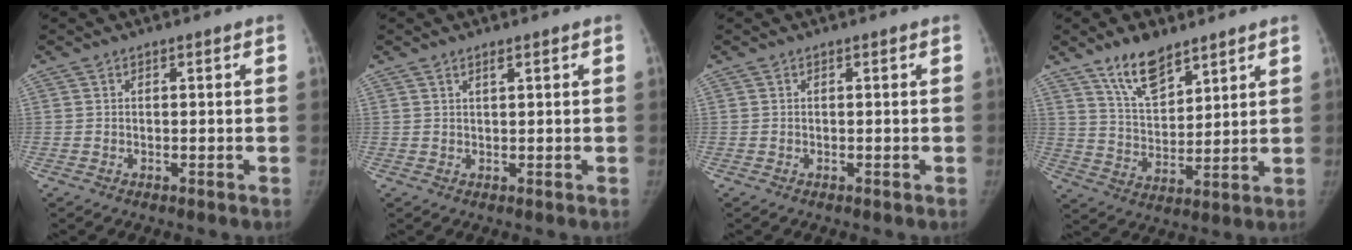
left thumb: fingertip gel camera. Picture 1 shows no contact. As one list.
[{"total": 1.1, "force": [0.7, 0.2, 0.7], "torque": [-0.010, -0.001, 0.016]}, {"total": 0.0}, {"total": 10.2, "force": [7.3, 4.4, 5.5], "torque": [-0.075, -0.049, 0.142]}]